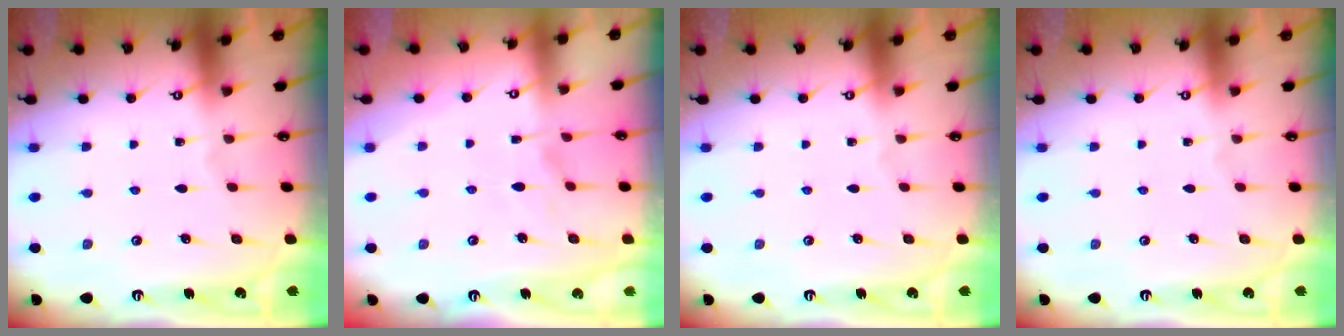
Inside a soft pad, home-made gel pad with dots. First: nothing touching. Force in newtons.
{"total": 4.3, "press": 4.1, "slide": 1.2}
{"total": 0.0}
{"total": 0.0}